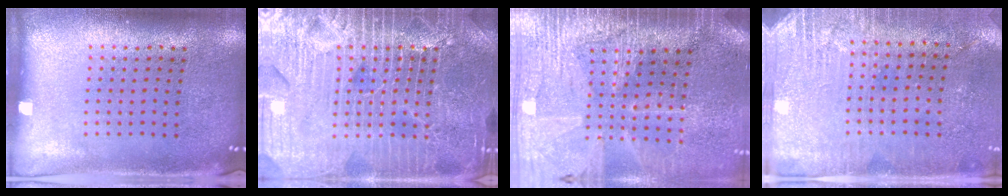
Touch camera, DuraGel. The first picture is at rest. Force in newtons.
{"total": 6.8, "press": 6.7, "slide": 0.8}
{"total": 3.4, "press": 3.2, "slide": 1.2}
{"total": 2.8, "press": 2.6, "slide": 1.0}